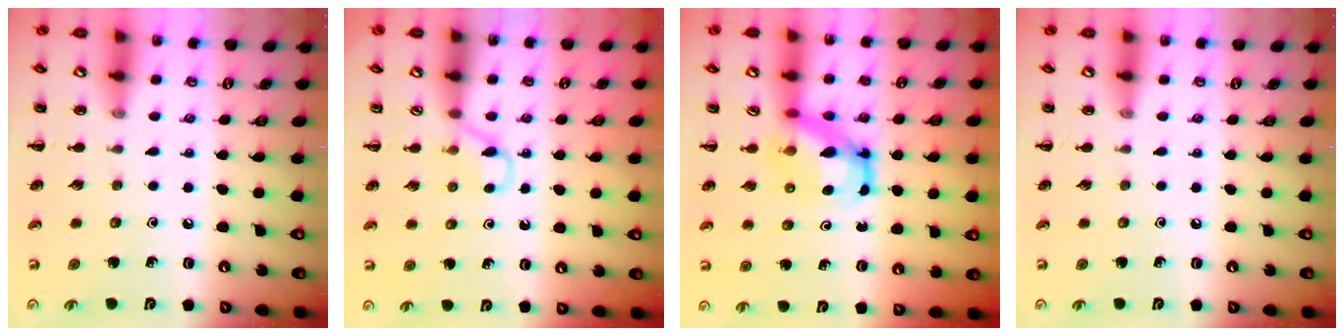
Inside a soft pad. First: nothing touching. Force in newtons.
{"total": 2.7, "press": 2.4, "slide": 1.1}
{"total": 5.8, "press": 5.8, "slide": 0.8}
{"total": 0.0}